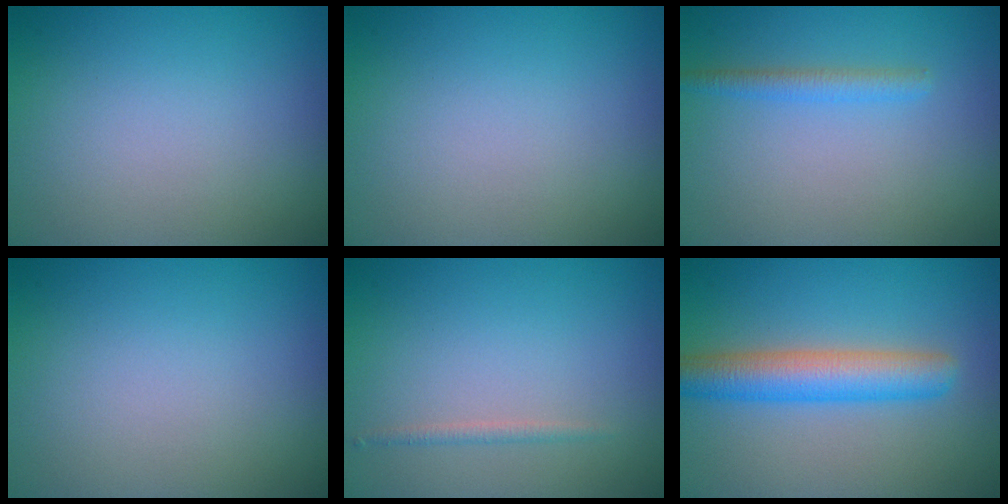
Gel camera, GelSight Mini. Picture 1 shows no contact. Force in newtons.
{"total": 0.0}
{"total": 1.6, "press": 1.6, "slide": 0.0}
{"total": 0.0}
{"total": 0.8, "press": 0.8, "slide": 0.0}
{"total": 4.8, "press": 4.8, "slide": 0.1}